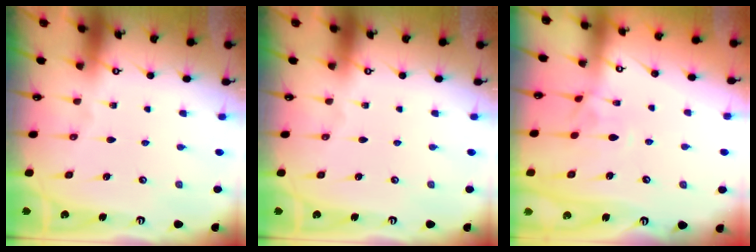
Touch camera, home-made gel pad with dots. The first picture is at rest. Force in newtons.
{"total": 0.0}
{"total": 1.3, "press": 1.0, "slide": 0.8}